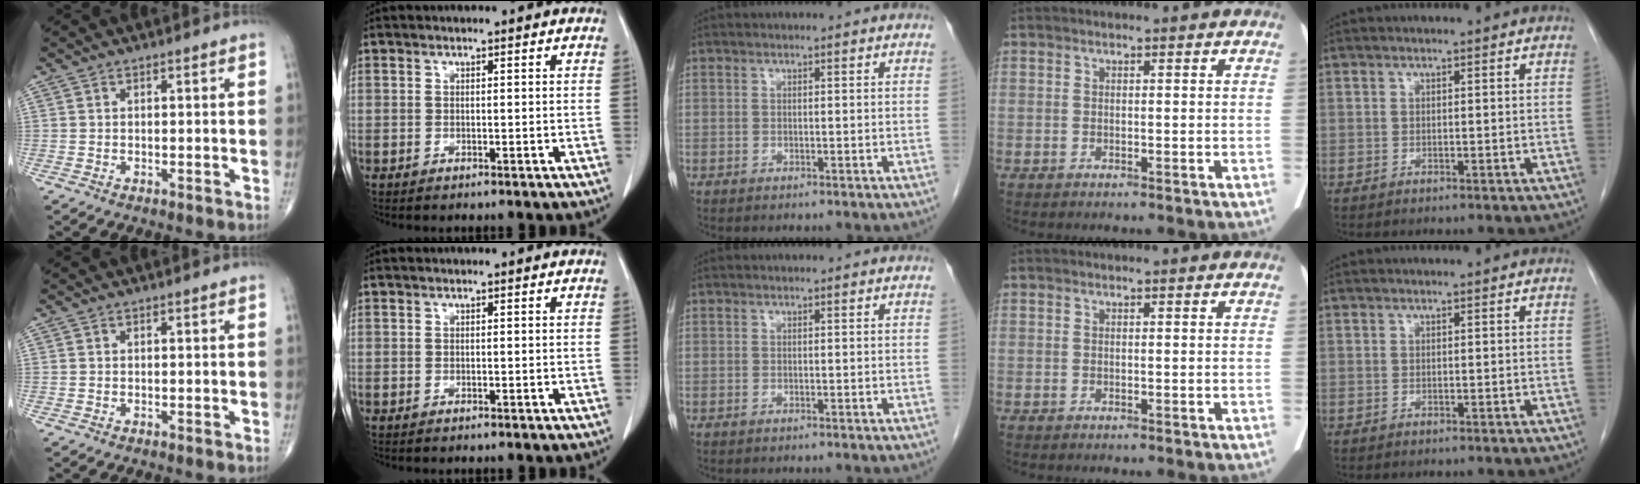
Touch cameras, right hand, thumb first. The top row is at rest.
{}